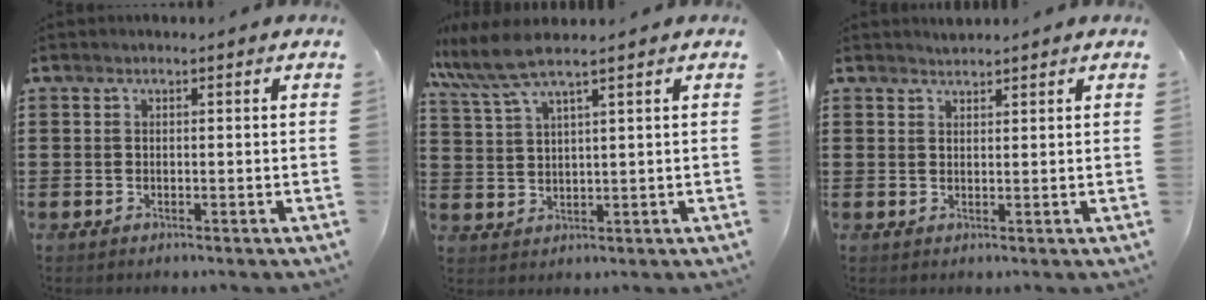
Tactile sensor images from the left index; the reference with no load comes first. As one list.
[{"total": 5.9, "force": [4.5, 0.5, 3.8], "torque": [-0.097, -0.010, 0.076]}, {"total": 1.2, "force": [1.2, 0.1, 0.0], "torque": [-0.003, 0.000, 0.024]}]